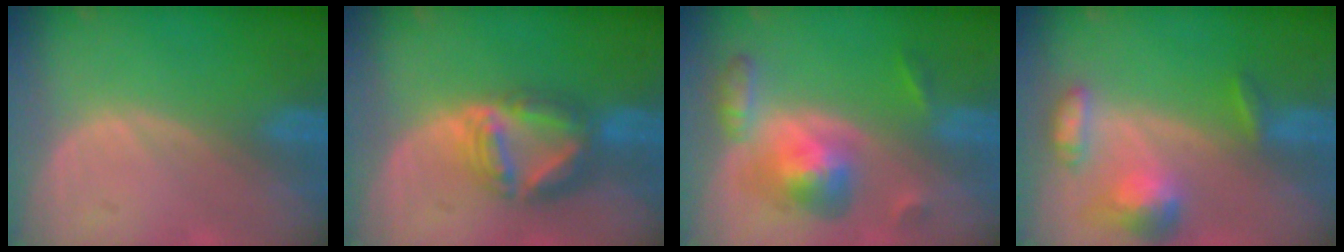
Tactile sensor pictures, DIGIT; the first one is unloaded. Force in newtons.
{"total": 7.7, "press": 6.8, "slide": 3.8}
{"total": 7.2, "press": 7.2, "slide": 0.5}
{"total": 7.0, "press": 6.6, "slide": 2.5}